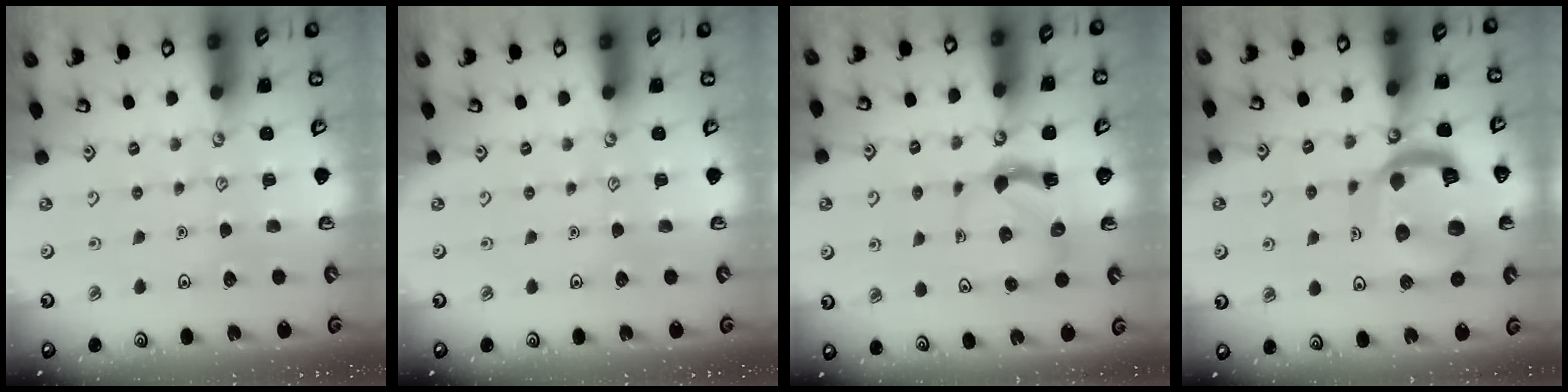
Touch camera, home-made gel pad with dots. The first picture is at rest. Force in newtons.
{"total": 0.0}
{"total": 4.7, "press": 4.6, "slide": 0.8}
{"total": 17.9, "press": 17.8, "slide": 1.9}